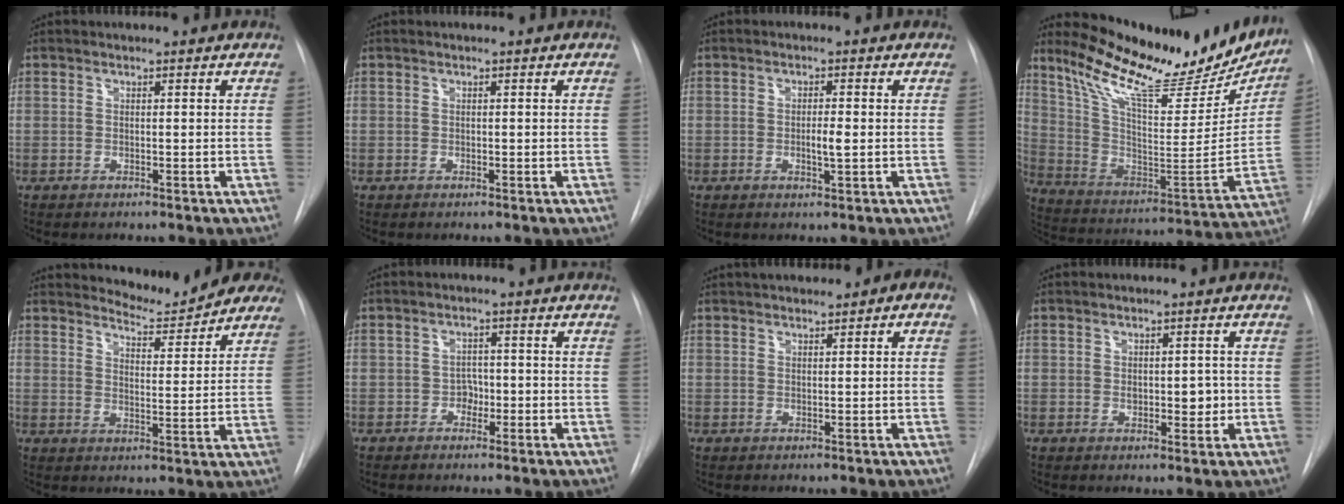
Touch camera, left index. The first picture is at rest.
{"total": 0.5, "force": [-0.5, 0.0, 0.0], "torque": [0.006, -0.004, -0.008]}
{"total": 2.5, "force": [-0.8, 0.4, 2.3], "torque": [-0.041, -0.008, -0.012]}
{"total": 25.9, "force": [21.5, 6.8, 12.8], "torque": [-0.210, -0.038, 0.313]}
{"total": 9.0, "force": [8.7, 1.5, 1.6], "torque": [-0.012, -0.026, 0.109]}
{"total": 2.5, "force": [-1.5, 1.7, 1.1], "torque": [-0.009, 0.002, -0.024]}
{"total": 4.7, "force": [2.1, 1.8, 3.8], "torque": [-0.059, 0.018, 0.027]}
{"total": 3.5, "force": [-0.6, 2.1, 2.8], "torque": [-0.028, -0.005, -0.004]}